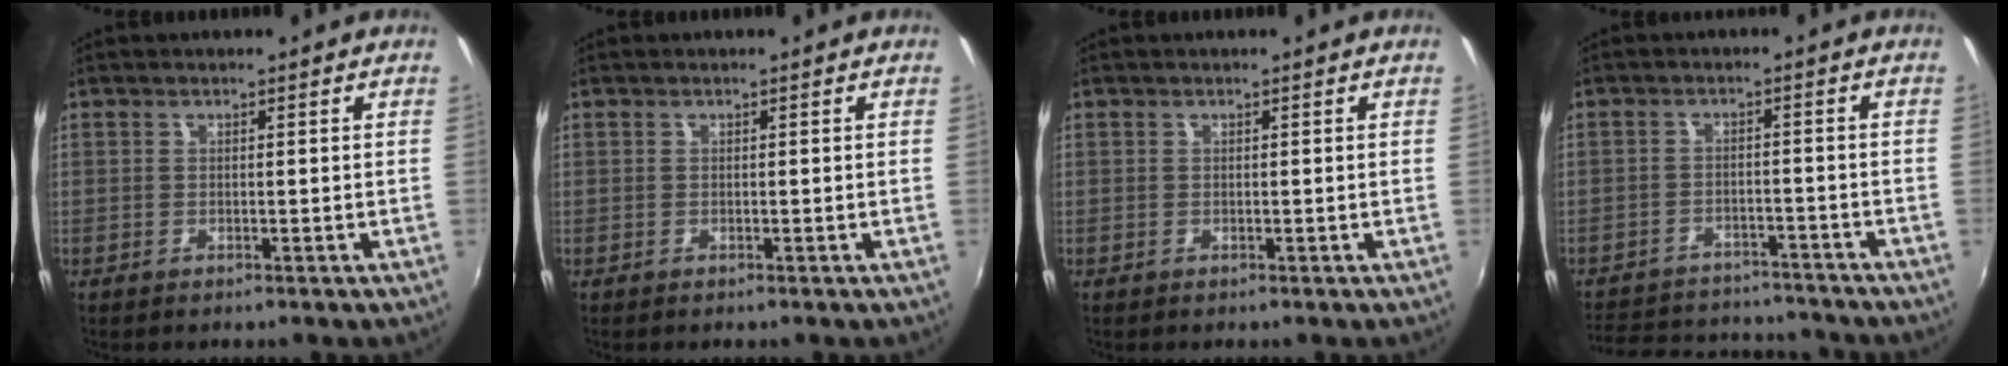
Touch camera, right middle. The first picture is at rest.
{"total": 0.0}
{"total": 0.0}
{"total": 17.2, "force": [-15.1, 5.9, 5.8], "torque": [-0.138, 0.015, -0.204]}